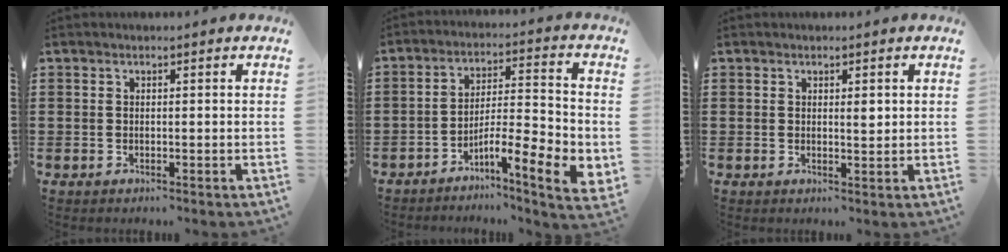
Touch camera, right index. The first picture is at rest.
{"total": 7.4, "force": [-4.2, 1.2, 5.9], "torque": [-0.101, -0.011, -0.078]}
{"total": 1.3, "force": [0.5, 0.5, 1.1], "torque": [-0.014, 0.002, 0.005]}